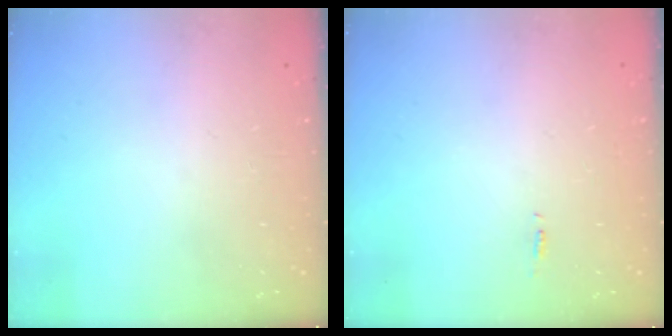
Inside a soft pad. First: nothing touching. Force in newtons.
{"total": 13.4, "press": 4.9, "slide": 12.4}